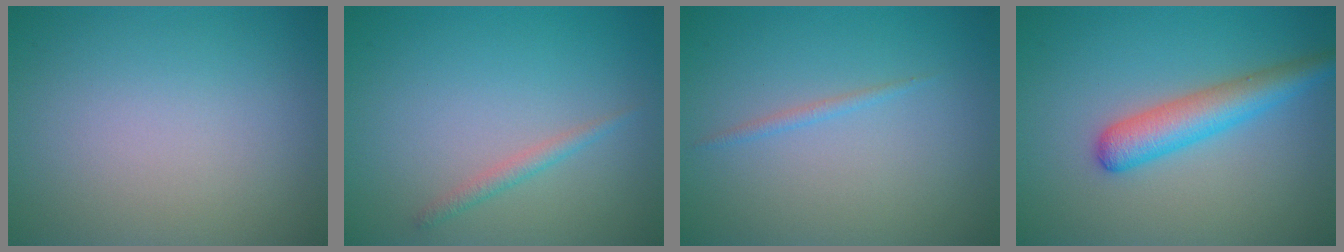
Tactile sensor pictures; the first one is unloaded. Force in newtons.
{"total": 1.2, "press": 1.1, "slide": 0.0}
{"total": 0.8, "press": 0.8, "slide": 0.1}
{"total": 4.1, "press": 4.1, "slide": 0.1}